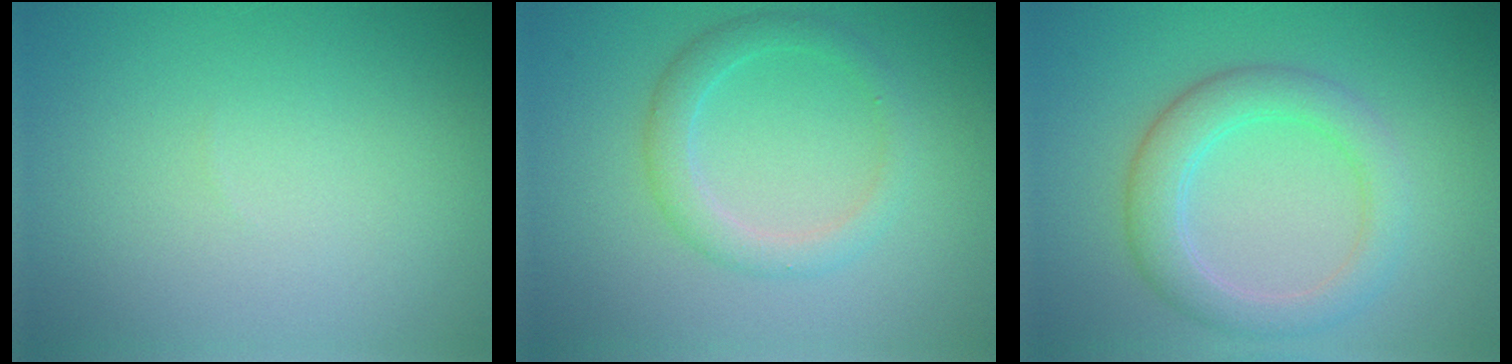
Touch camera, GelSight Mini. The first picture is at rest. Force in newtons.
{"total": 2.6, "press": 2.6, "slide": 0.0}
{"total": 4.2, "press": 4.2, "slide": 0.1}